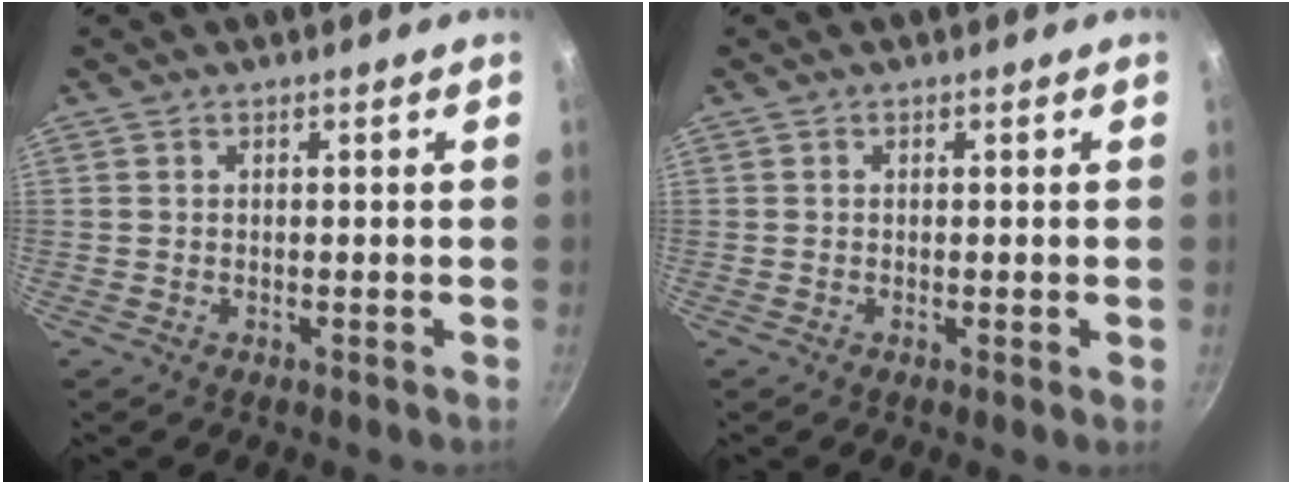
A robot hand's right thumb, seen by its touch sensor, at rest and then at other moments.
{"total": 0.7, "force": [-0.1, 0.0, 0.7], "torque": [-0.011, -0.002, -0.004]}